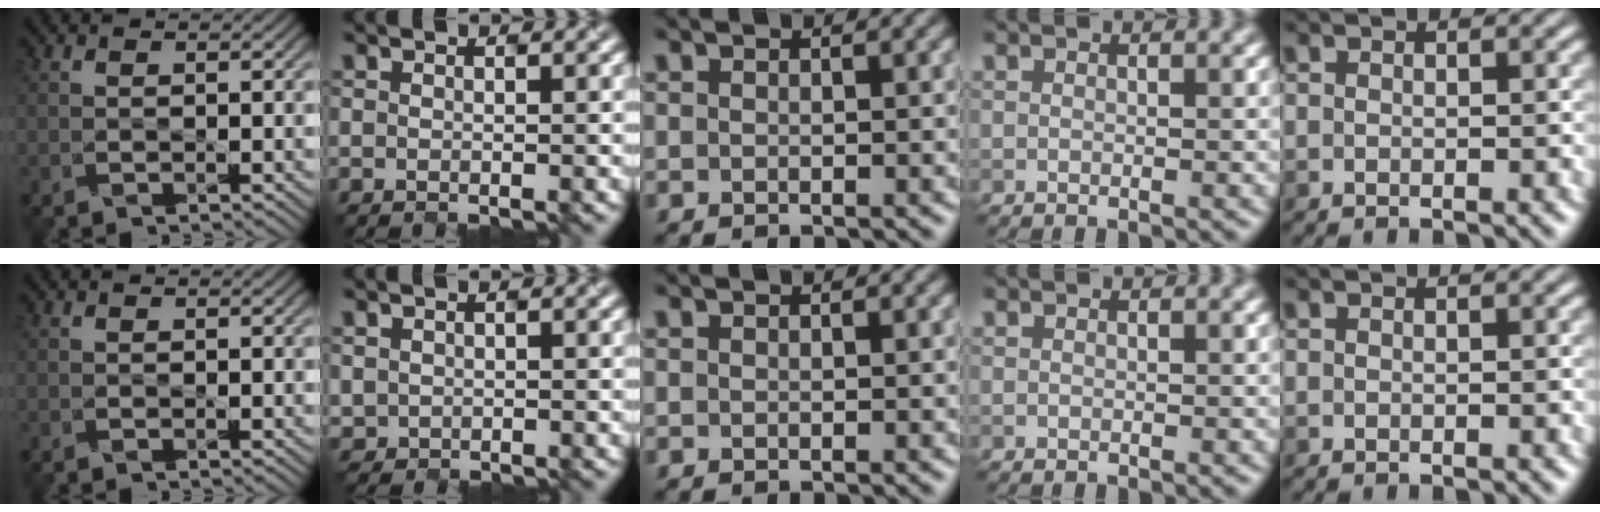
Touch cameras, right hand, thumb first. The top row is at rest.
{"index": {"total": 0.6, "force": [0.1, 0.6, -0.1], "torque": [-0.001, 0.000, 0.013]}}